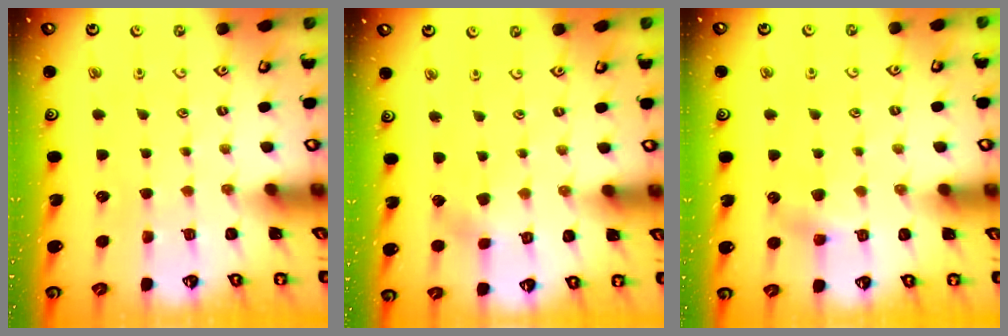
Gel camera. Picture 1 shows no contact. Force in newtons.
{"total": 3.0, "press": 3.0, "slide": 0.4}
{"total": 5.2, "press": 5.2, "slide": 0.5}